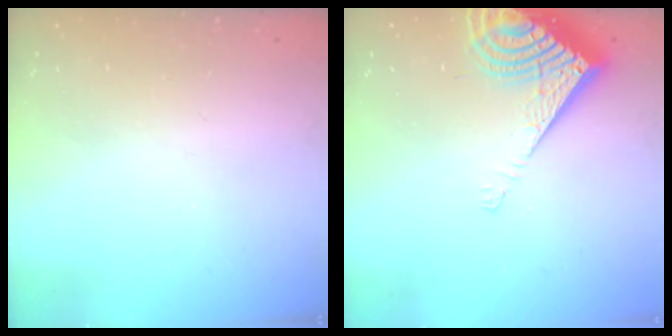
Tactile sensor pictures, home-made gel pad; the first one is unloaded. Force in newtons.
{"total": 11.7, "press": 11.6, "slide": 1.5}